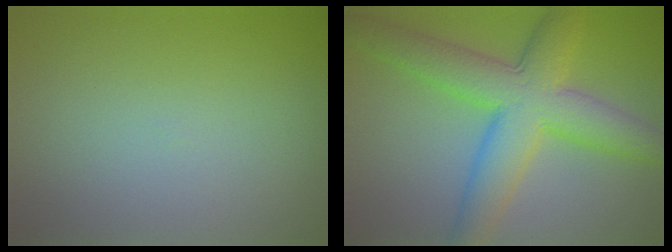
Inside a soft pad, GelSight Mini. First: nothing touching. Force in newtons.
{"total": 8.6, "press": 8.6, "slide": 0.1}